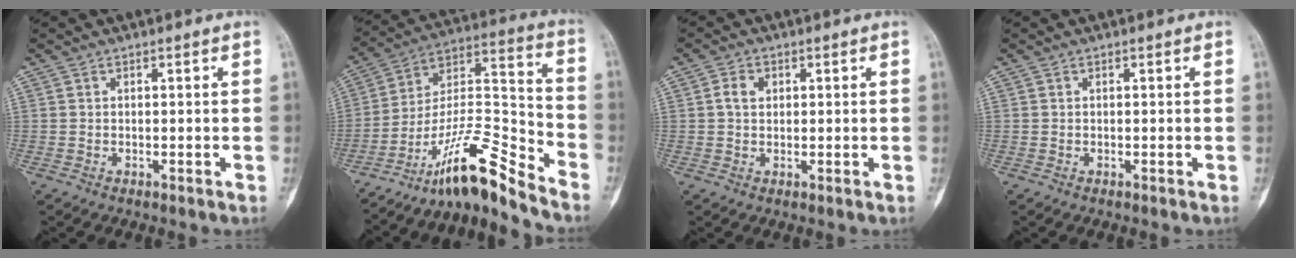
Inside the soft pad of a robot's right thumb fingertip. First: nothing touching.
{"total": 15.0, "force": [-12.4, 1.8, 8.2], "torque": [-0.148, 0.117, -0.222]}
{"total": 2.8, "force": [0.6, 2.1, 1.8], "torque": [-0.028, 0.005, 0.010]}
{"total": 0.0}